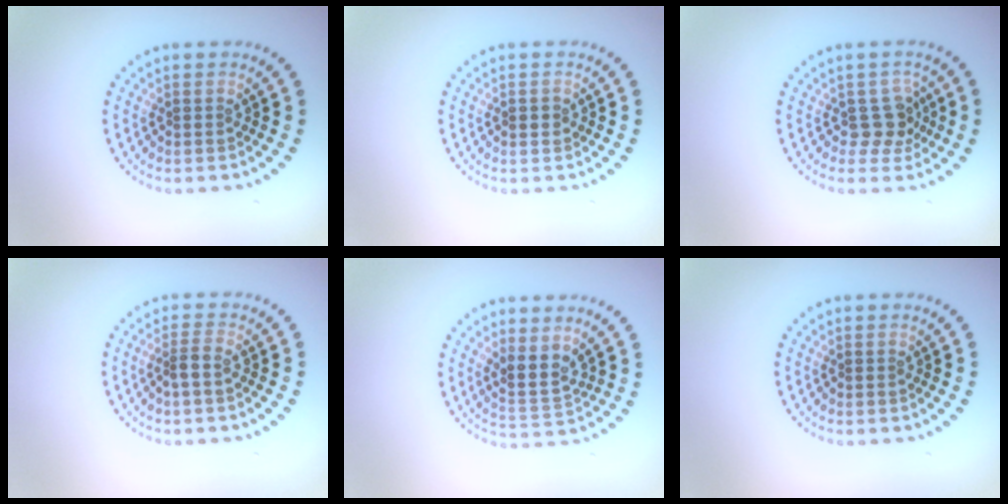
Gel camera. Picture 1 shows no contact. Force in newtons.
{"total": 1.3, "press": 1.3, "slide": 0.1}
{"total": 2.4, "press": 2.0, "slide": 1.3}
{"total": 1.4, "press": 1.1, "slide": 0.9}
{"total": 2.7, "press": 2.0, "slide": 1.8}
{"total": 0.0}